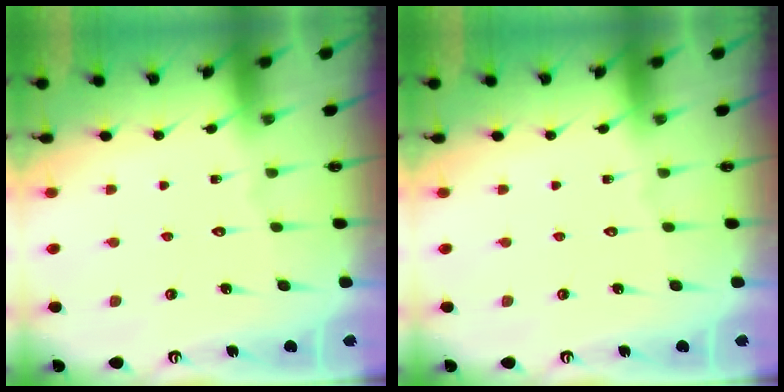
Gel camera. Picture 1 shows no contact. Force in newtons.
{"total": 0.0}